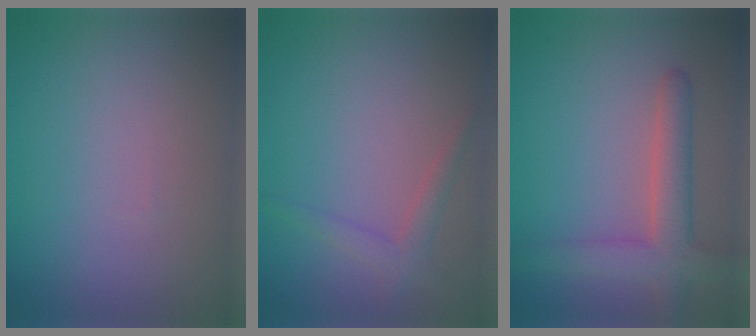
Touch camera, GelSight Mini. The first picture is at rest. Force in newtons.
{"total": 1.8, "press": 1.8, "slide": 0.1}
{"total": 4.3, "press": 4.3, "slide": 0.3}